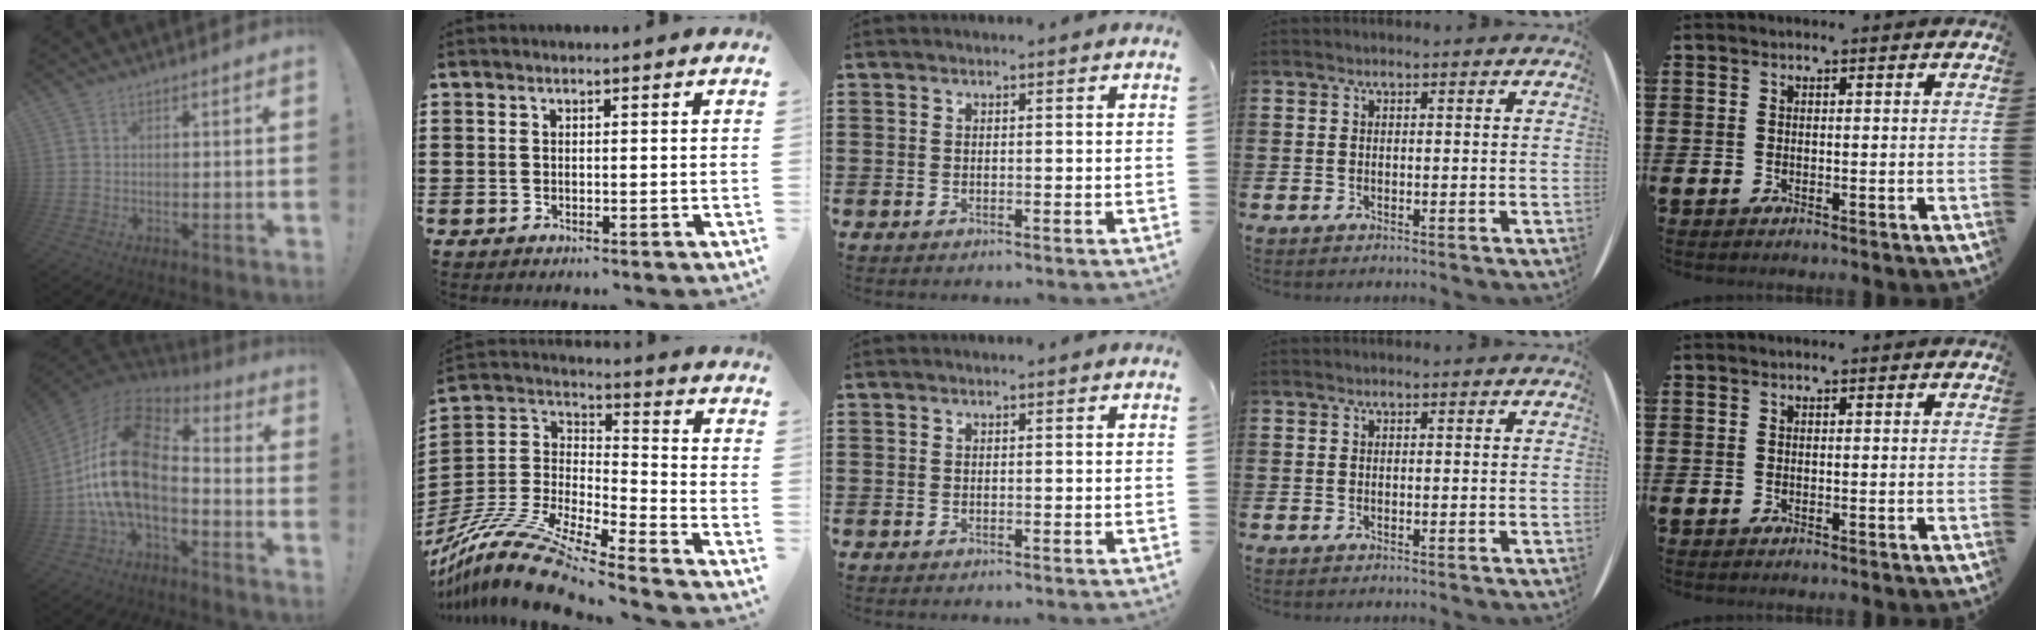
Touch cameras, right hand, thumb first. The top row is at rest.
{"thumb": {"total": 18.8, "force": [-0.9, 10.6, 15.6], "torque": [-0.311, 0.006, -0.011]}, "index": {"total": 13.3, "force": [-11.4, 1.6, 6.8], "torque": [-0.150, 0.018, -0.228]}}